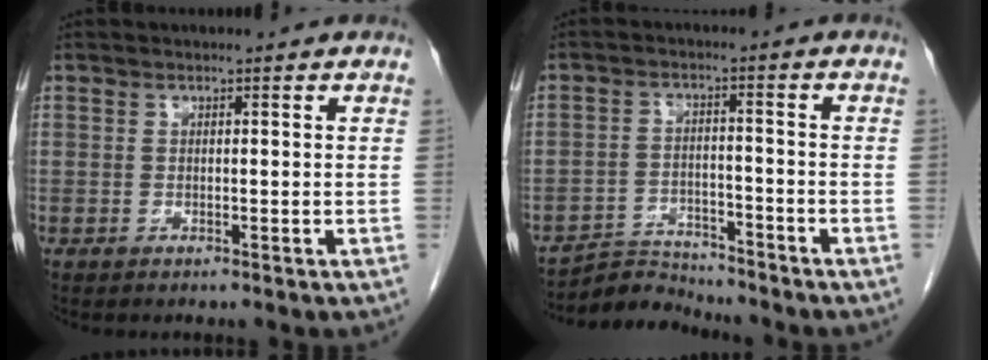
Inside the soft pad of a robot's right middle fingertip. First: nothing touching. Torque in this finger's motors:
{"motor_torque": [-0.26, -0.25, -0.03, -0.04]}